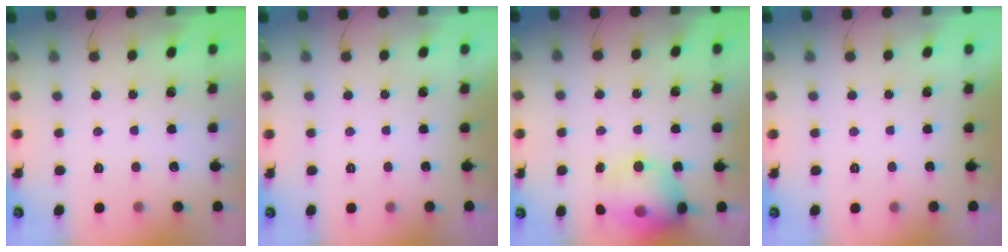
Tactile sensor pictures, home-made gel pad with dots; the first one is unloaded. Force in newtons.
{"total": 0.0}
{"total": 16.7, "press": 16.4, "slide": 3.1}
{"total": 0.0}